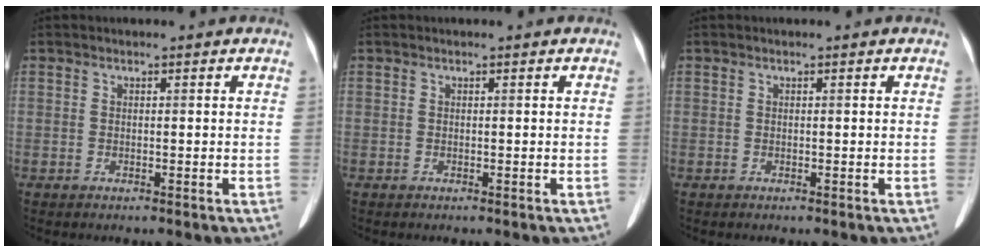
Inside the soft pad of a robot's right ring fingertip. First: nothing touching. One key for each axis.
{"total": 0.0}
{"total": 0.0}